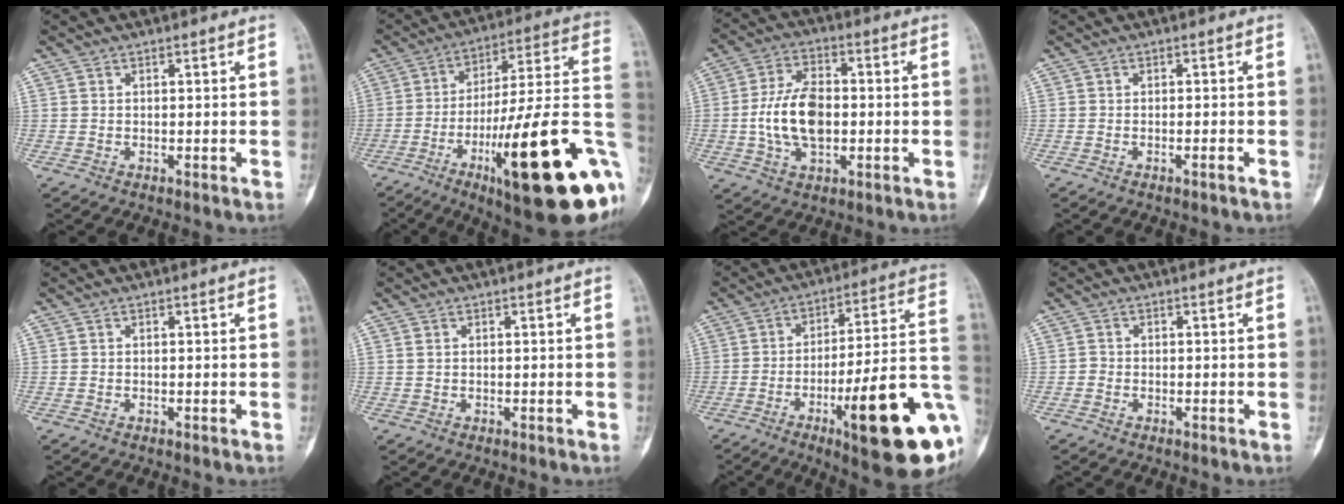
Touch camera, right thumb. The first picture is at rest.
{"total": 31.1, "force": [-9.6, 6.4, 28.9], "torque": [-0.371, 0.025, -0.141]}
{"total": 12.3, "force": [-0.9, 7.3, 9.9], "torque": [-0.176, 0.015, -0.015]}
{"total": 0.9, "force": [-0.5, 0.0, 0.7], "torque": [-0.018, 0.004, -0.006]}
{"total": 0.0}
{"total": 0.8, "force": [0.4, 0.6, 0.4], "torque": [-0.007, 0.003, 0.009]}
{"total": 24.6, "force": [-8.0, 4.9, 22.8], "torque": [-0.272, 0.023, -0.109]}
{"total": 0.8, "force": [-0.3, 0.7, 0.1], "torque": [0.008, 0.004, -0.009]}